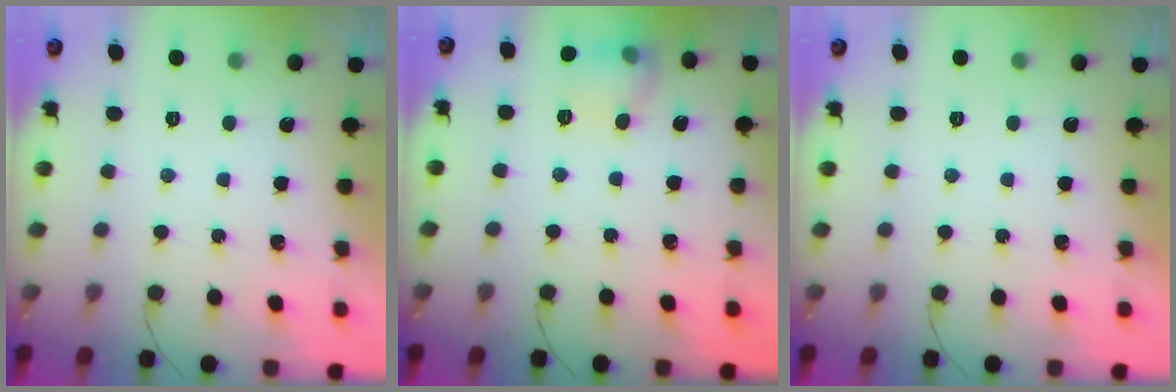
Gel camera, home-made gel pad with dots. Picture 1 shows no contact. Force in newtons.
{"total": 8.5, "press": 8.5, "slide": 0.6}
{"total": 0.0}